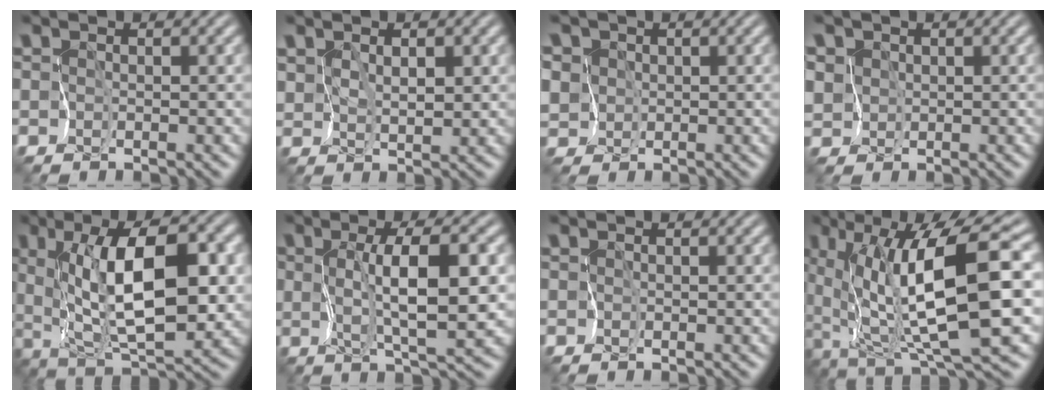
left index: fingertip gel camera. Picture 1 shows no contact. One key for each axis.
{"total": 2.0, "fx": 1.3, "fy": 0.8, "fz": 1.3, "tx": -0.025, "ty": -0.002, "tz": 0.033}
{"total": 7.2, "fx": 2.8, "fy": 6.1, "fz": 2.7, "tx": -0.062, "ty": 0.032, "tz": 0.017}
{"total": 5.4, "fx": 2.4, "fy": 4.4, "fz": 1.9, "tx": -0.043, "ty": 0.030, "tz": 0.020}
{"total": 10.2, "fx": 2.3, "fy": 3.5, "fz": 9.3, "tx": -0.148, "ty": 0.005, "tz": 0.043}
{"total": 5.9, "fx": 1.1, "fy": 1.3, "fz": 5.6, "tx": -0.097, "ty": 0.000, "tz": 0.026}
{"total": 0.0}
{"total": 11.7, "fx": 1.6, "fy": 2.1, "fz": 11.4, "tx": -0.188, "ty": -0.001, "tz": 0.038}